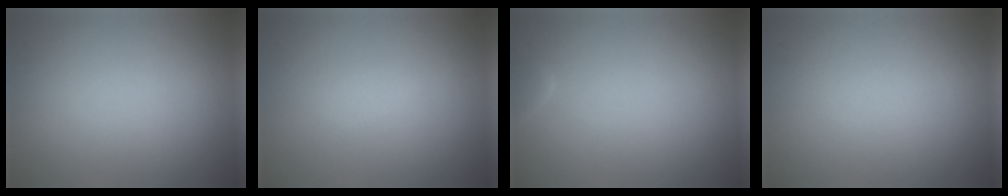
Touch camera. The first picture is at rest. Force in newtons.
{"total": 0.9, "press": 0.9, "slide": 0.1}
{"total": 0.8, "press": 0.8, "slide": 0.0}
{"total": 0.0}